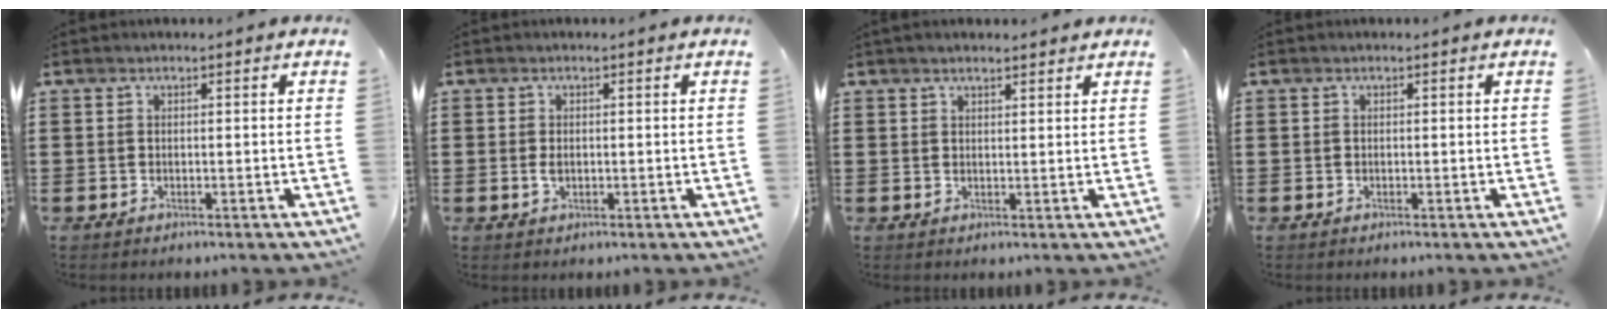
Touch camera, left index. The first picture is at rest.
{"total": 1.4, "force": [-0.1, 0.8, 1.1], "torque": [-0.031, 0.000, -0.005]}
{"total": 1.7, "force": [1.6, 0.2, 0.5], "torque": [-0.013, 0.004, 0.031]}
{"total": 0.0}